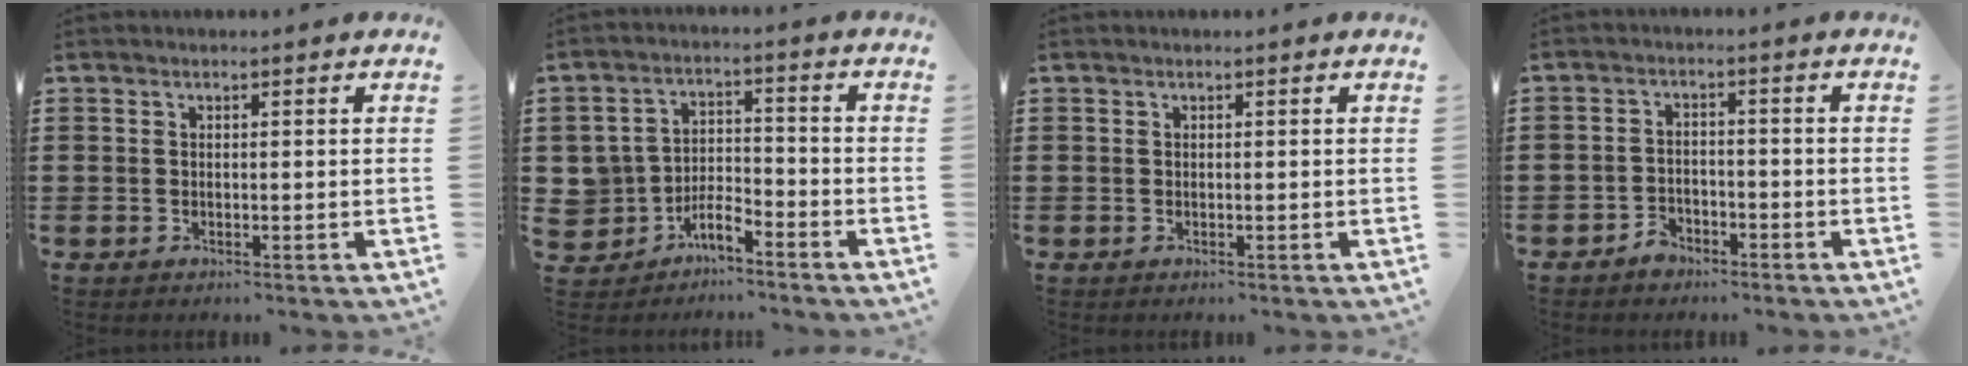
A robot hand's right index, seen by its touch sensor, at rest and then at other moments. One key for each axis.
{"total": 4.9, "fx": -3.8, "fy": 2.5, "fz": 1.8, "tx": -0.049, "ty": 0.009, "tz": -0.078}
{"total": 0.0}
{"total": 2.6, "fx": -2.2, "fy": 1.3, "fz": 0.5, "tx": -0.014, "ty": 0.007, "tz": -0.045}